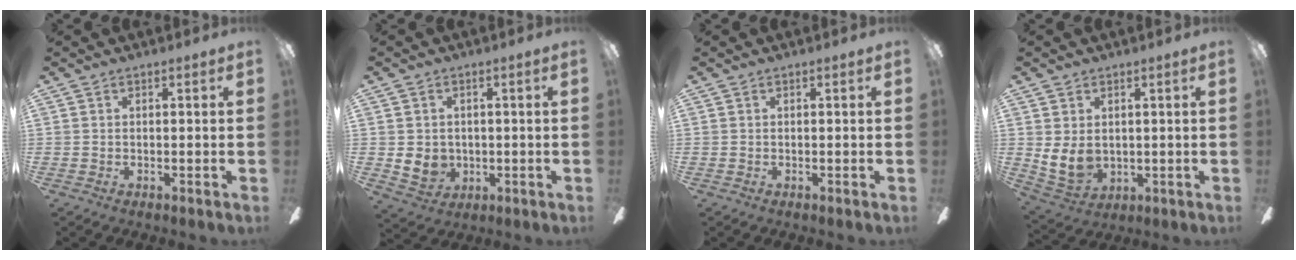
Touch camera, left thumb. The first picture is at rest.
{"total": 5.9, "force": [0.3, 5.4, 2.3], "torque": [-0.055, -0.004, 0.006]}
{"total": 0.0}
{"total": 7.4, "force": [1.7, 5.6, 4.5], "torque": [-0.103, -0.014, 0.031]}